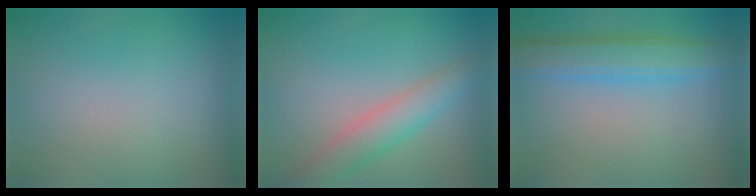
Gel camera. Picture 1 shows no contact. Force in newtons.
{"total": 3.9, "press": 3.9, "slide": 0.1}
{"total": 4.9, "press": 4.9, "slide": 0.1}